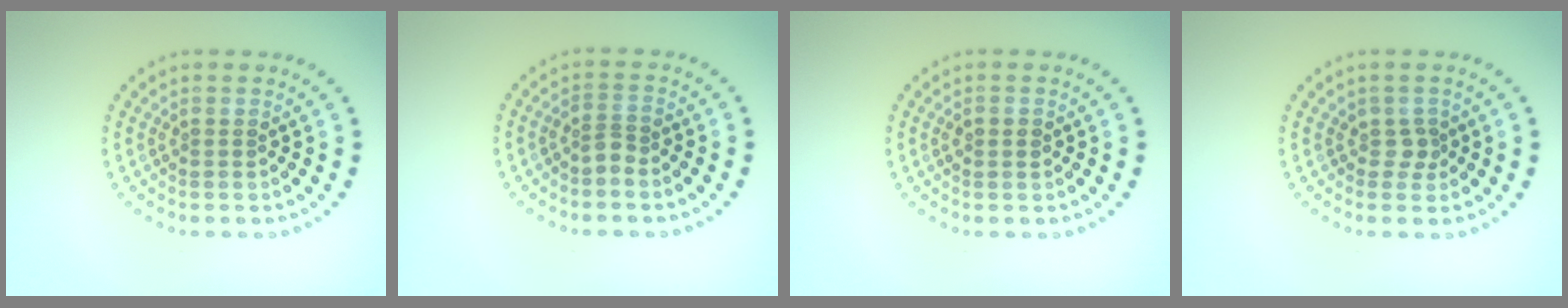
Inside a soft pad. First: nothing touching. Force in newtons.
{"total": 1.4, "press": 1.0, "slide": 0.9}
{"total": 1.3, "press": 1.3, "slide": 0.1}
{"total": 1.2, "press": 1.0, "slide": 0.7}